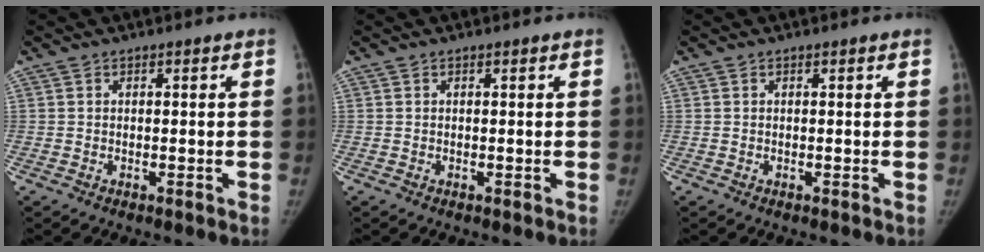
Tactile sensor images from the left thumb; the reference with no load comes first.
{"total": 0.0}
{"total": 0.0}